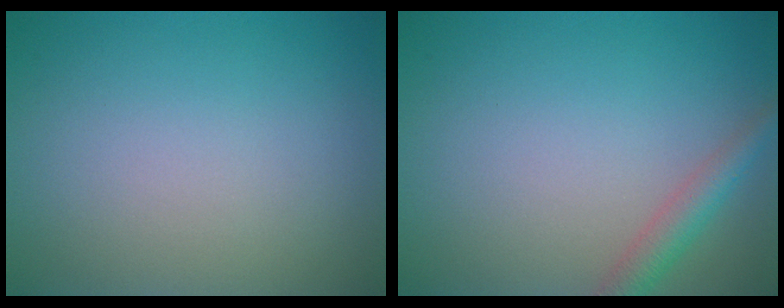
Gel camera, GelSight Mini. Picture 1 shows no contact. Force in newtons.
{"total": 2.3, "press": 2.3, "slide": 0.1}